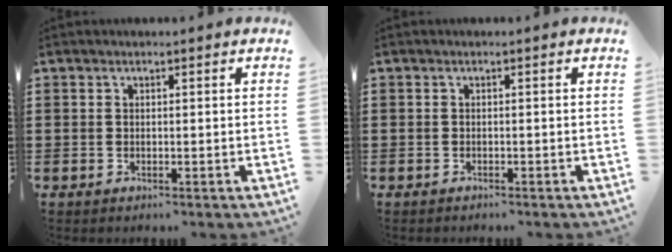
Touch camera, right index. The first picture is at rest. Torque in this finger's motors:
{"motor_torque": [0.18, -0.06, 0.02, 0.02]}